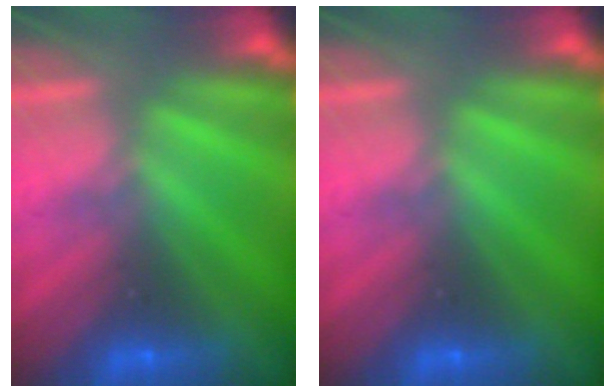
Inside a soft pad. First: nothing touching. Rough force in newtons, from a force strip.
{"total": 0.0}